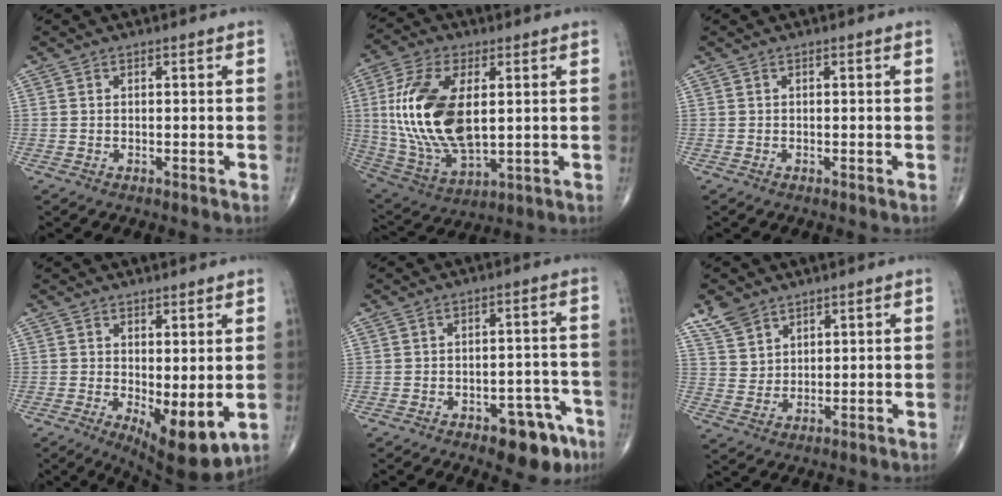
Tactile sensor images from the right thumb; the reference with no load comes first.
{"total": 20.1, "force": [2.5, 10.2, 17.1], "torque": [-0.352, -0.018, 0.054]}
{"total": 0.0}
{"total": 9.1, "force": [-1.0, 3.5, 8.3], "torque": [-0.118, -0.024, -0.003]}
{"total": 9.4, "force": [-5.4, 4.5, 6.2], "torque": [-0.053, 0.042, -0.066]}
{"total": 5.7, "force": [4.2, 3.5, 1.7], "torque": [-0.021, -0.019, 0.090]}